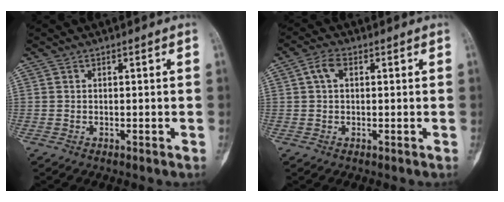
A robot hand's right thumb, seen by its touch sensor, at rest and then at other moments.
{"total": 3.4, "force": [0.8, 2.0, 2.6], "torque": [-0.053, 0.010, 0.014]}